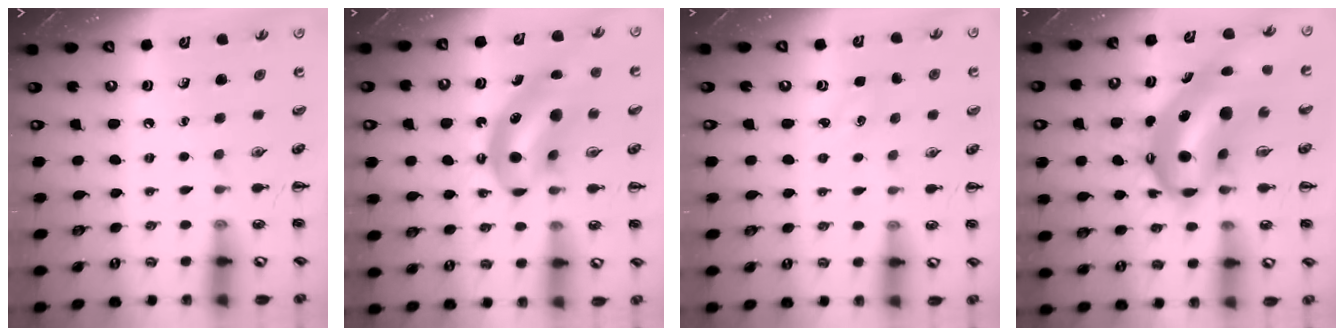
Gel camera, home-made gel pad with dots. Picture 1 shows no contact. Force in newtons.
{"total": 12.1, "press": 11.6, "slide": 3.2}
{"total": 2.0, "press": 1.9, "slide": 0.6}
{"total": 14.9, "press": 14.4, "slide": 3.7}